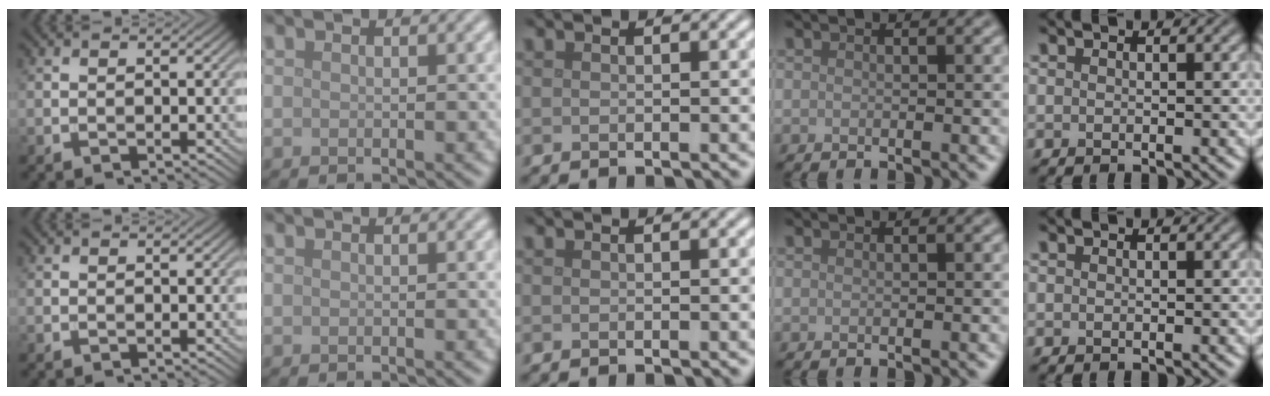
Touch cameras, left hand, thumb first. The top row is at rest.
{}